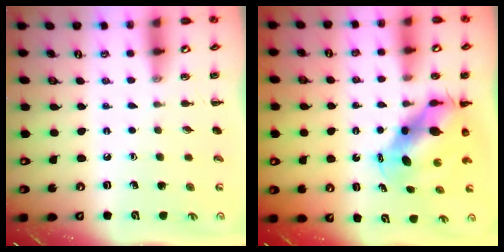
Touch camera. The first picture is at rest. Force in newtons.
{"total": 7.1, "press": 7.0, "slide": 1.5}